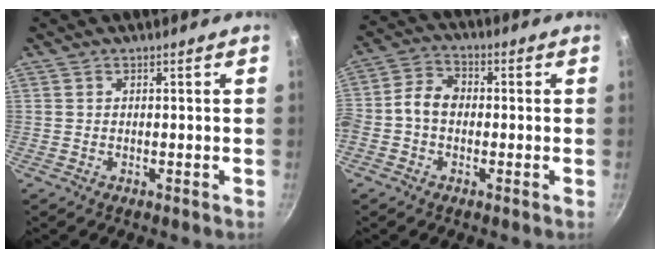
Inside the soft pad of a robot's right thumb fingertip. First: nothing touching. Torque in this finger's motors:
{"motor_torque": [1.58, 1.76, 1.19, -0.27, 0.11]}